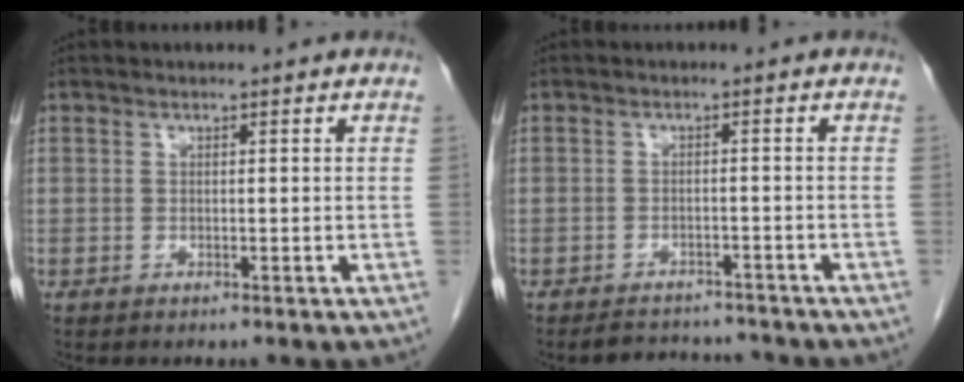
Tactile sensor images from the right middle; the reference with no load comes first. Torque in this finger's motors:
{"motor_torque": [-0.13, -0.18, -0.08, 0.00]}